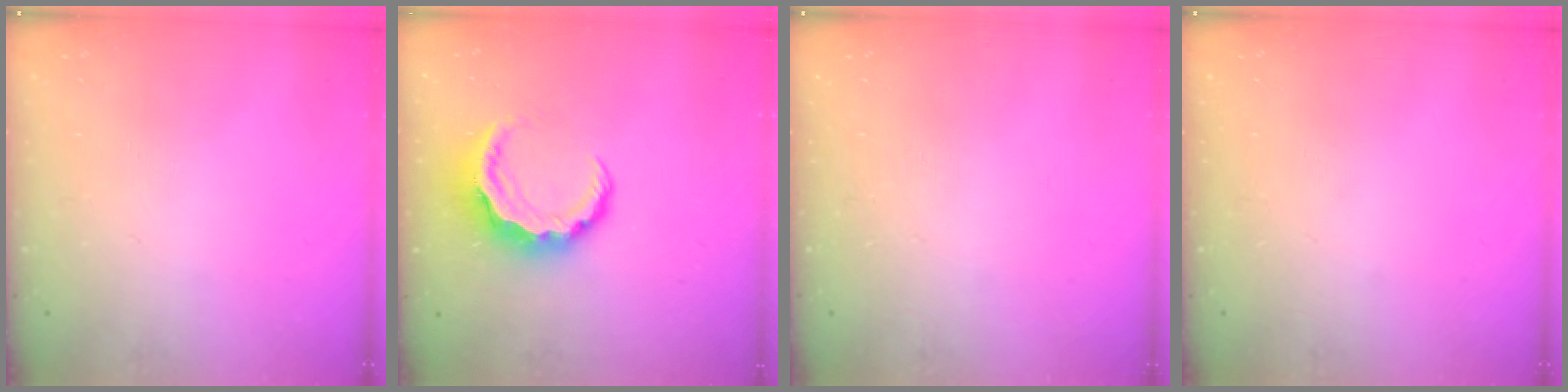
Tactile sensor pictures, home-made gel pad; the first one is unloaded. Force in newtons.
{"total": 7.8, "press": 7.8, "slide": 0.8}
{"total": 0.0}
{"total": 0.0}